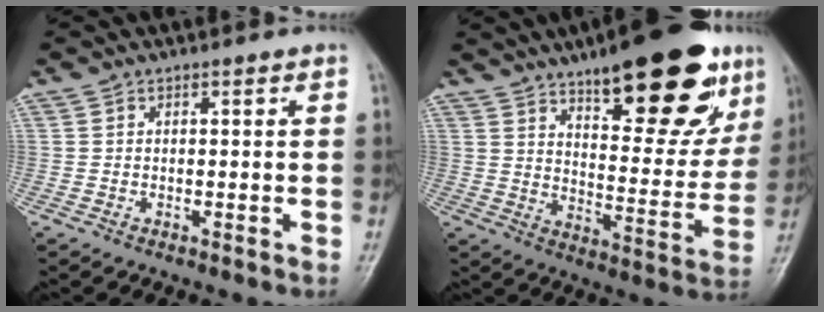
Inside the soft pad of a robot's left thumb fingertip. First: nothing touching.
{"total": 24.7, "force": [14.7, 8.6, 17.9], "torque": [-0.206, -0.051, 0.217]}